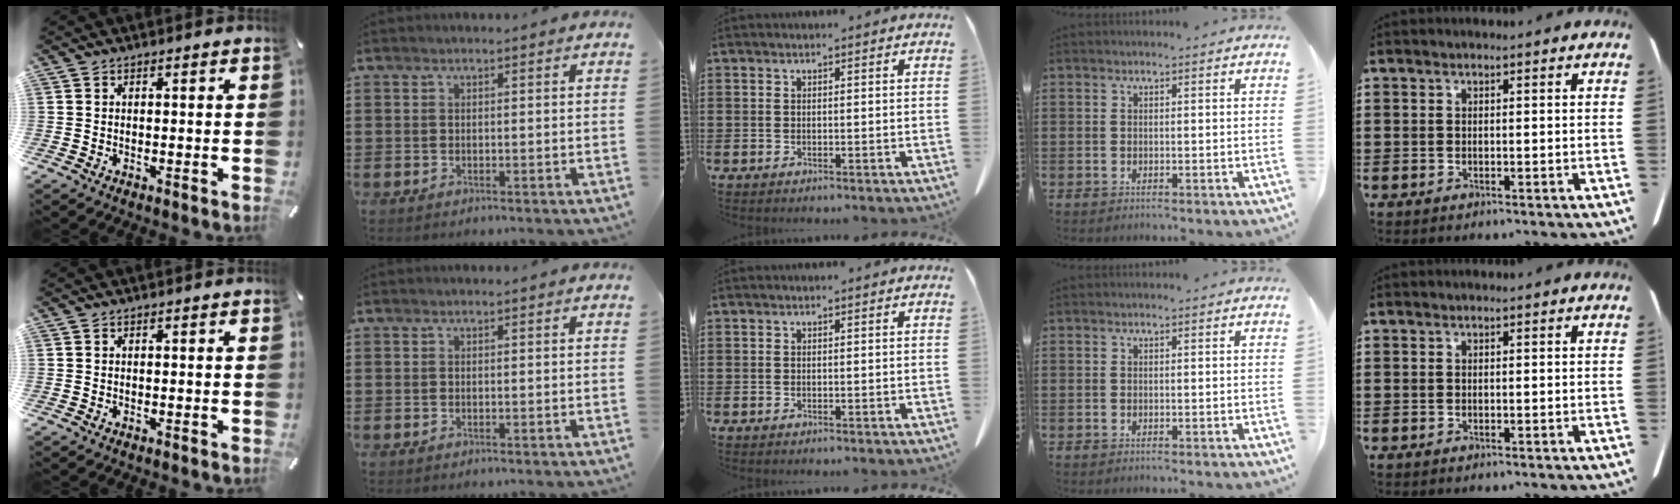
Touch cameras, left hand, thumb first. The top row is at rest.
{}